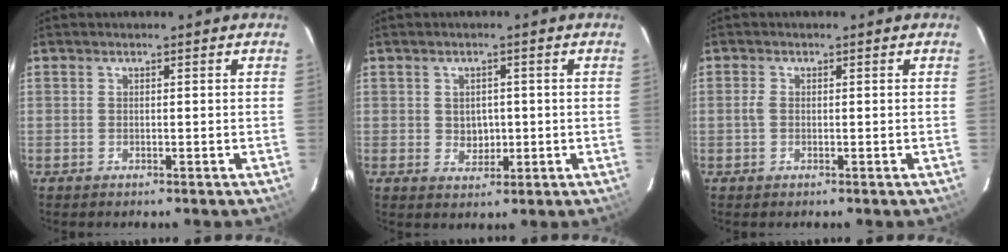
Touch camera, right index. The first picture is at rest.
{"total": 3.5, "force": [-0.1, 3.0, 1.7], "torque": [-0.030, 0.003, 0.006]}
{"total": 1.3, "force": [-0.2, 0.8, 1.0], "torque": [-0.020, 0.004, -0.005]}